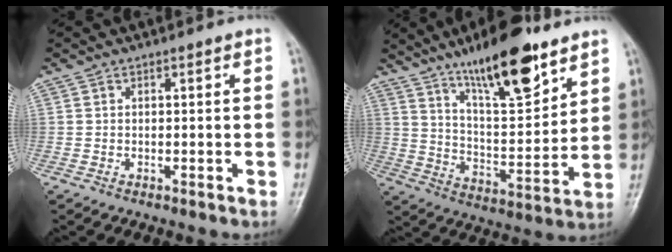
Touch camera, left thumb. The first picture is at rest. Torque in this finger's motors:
{"motor_torque": [1.79, 1.52, 1.48, -1.29, 0.10]}